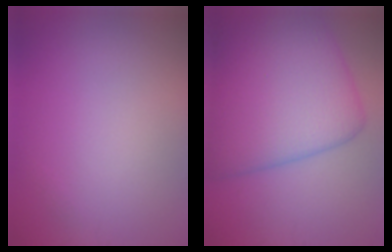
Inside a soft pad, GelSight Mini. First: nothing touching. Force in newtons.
{"total": 11.1, "press": 11.1, "slide": 0.2}